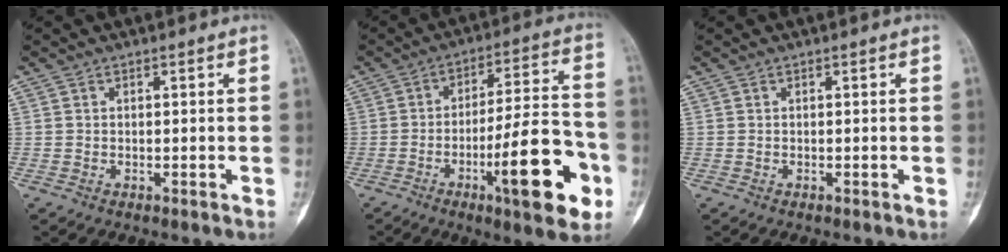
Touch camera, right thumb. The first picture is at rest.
{"total": 19.1, "force": [-7.1, 4.6, 17.2], "torque": [-0.244, 0.030, -0.102]}
{"total": 0.0}